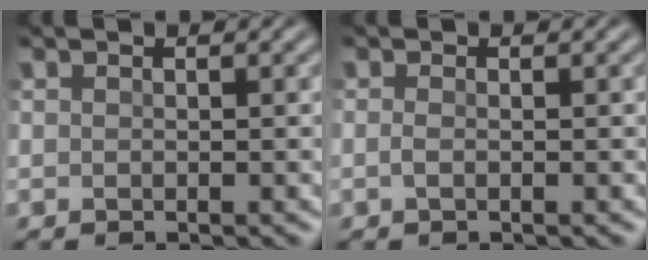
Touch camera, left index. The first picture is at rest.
{"total": 0.7, "force": [-0.2, 0.2, 0.7], "torque": [-0.016, 0.000, -0.005]}